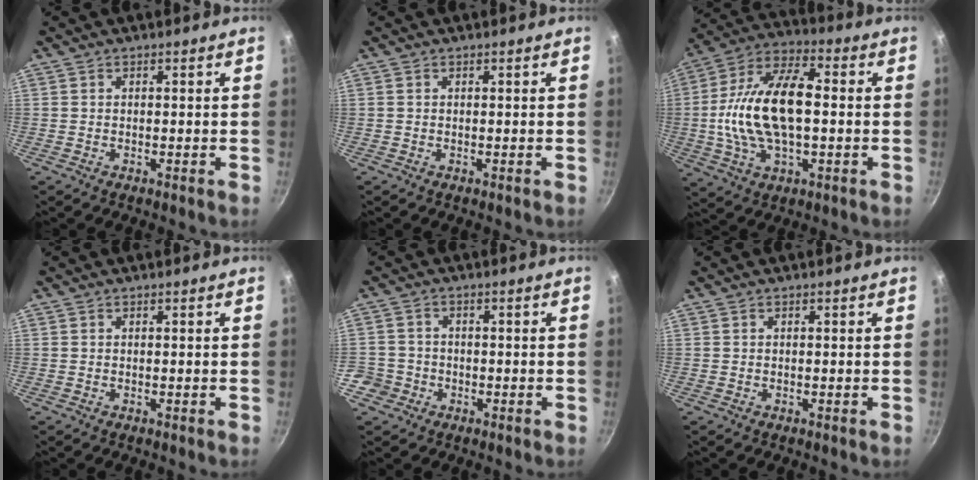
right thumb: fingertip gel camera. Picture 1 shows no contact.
{"total": 0.0}
{"total": 19.3, "force": [-0.2, 10.0, 16.5], "torque": [-0.303, 0.031, -0.014]}
{"total": 0.0}
{"total": 5.5, "force": [-2.5, 4.8, 1.0], "torque": [-0.005, 0.037, -0.044]}
{"total": 0.0}